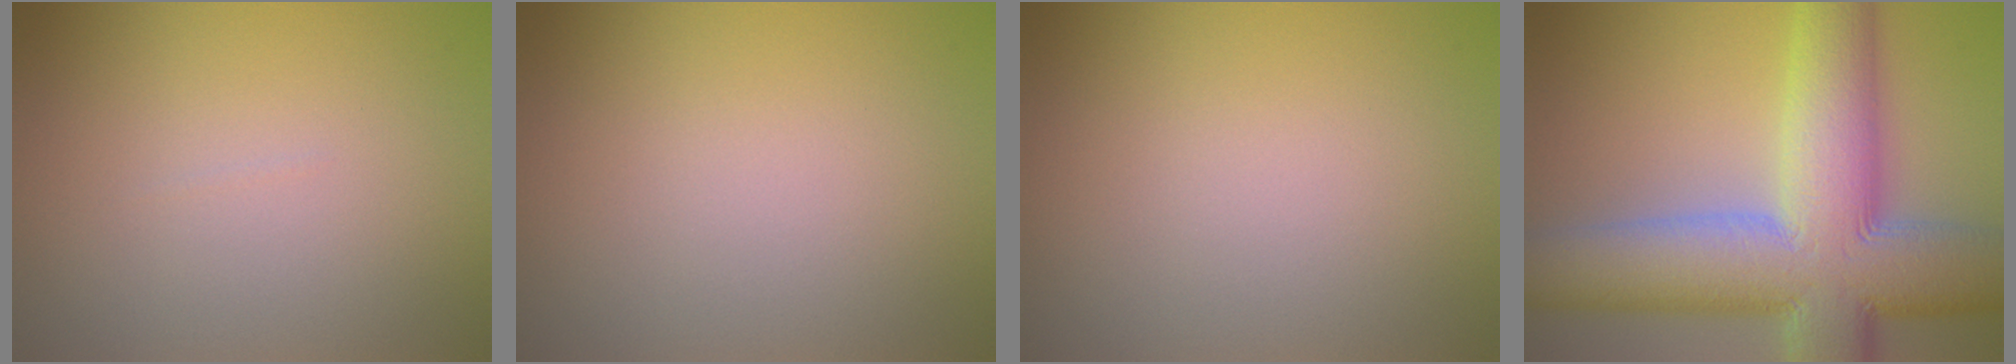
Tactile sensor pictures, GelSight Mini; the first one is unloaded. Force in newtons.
{"total": 0.0}
{"total": 0.0}
{"total": 15.1, "press": 15.1, "slide": 1.0}